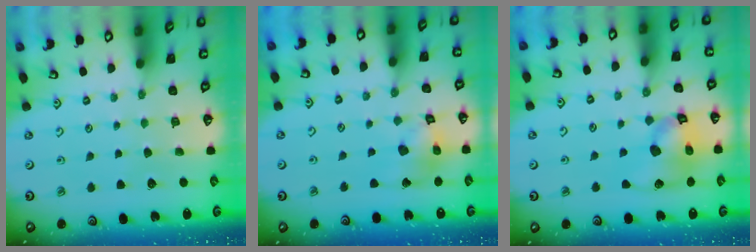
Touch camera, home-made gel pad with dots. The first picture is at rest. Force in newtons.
{"total": 10.5, "press": 10.4, "slide": 1.4}
{"total": 13.1, "press": 12.9, "slide": 1.8}